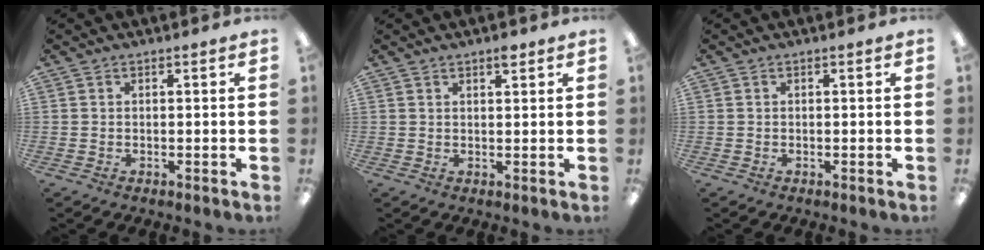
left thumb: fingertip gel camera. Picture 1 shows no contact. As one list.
[{"total": 2.1, "force": [1.7, 0.6, 1.0], "torque": [-0.006, -0.007, 0.028]}, {"total": 0.0}]